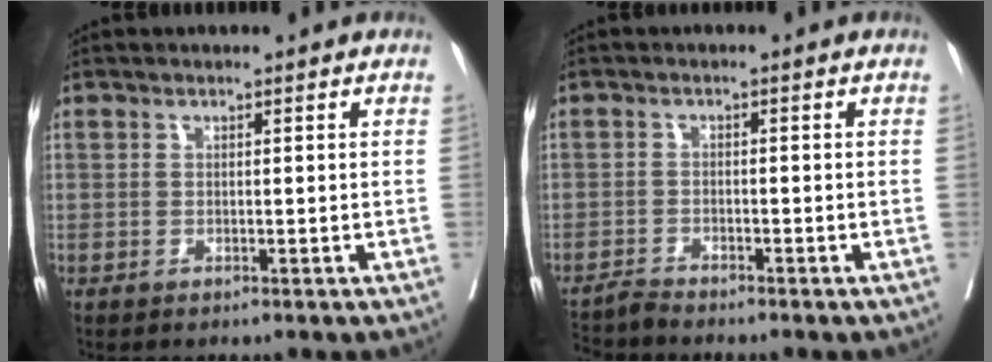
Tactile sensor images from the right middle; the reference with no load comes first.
{"total": 2.6, "force": [-2.4, -0.7, -0.2], "torque": [0.004, -0.014, -0.046]}